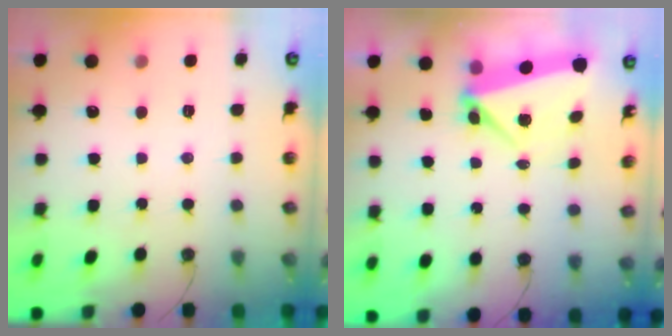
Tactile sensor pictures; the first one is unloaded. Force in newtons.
{"total": 5.6, "press": 5.6, "slide": 0.2}